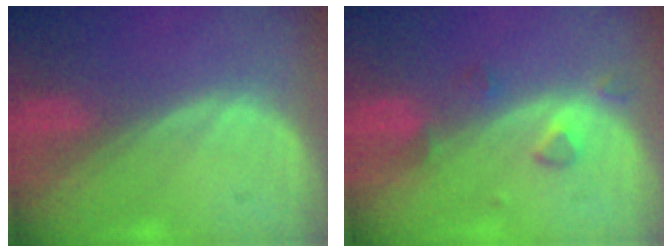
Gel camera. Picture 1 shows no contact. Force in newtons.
{"total": 3.0, "press": 2.8, "slide": 0.9}